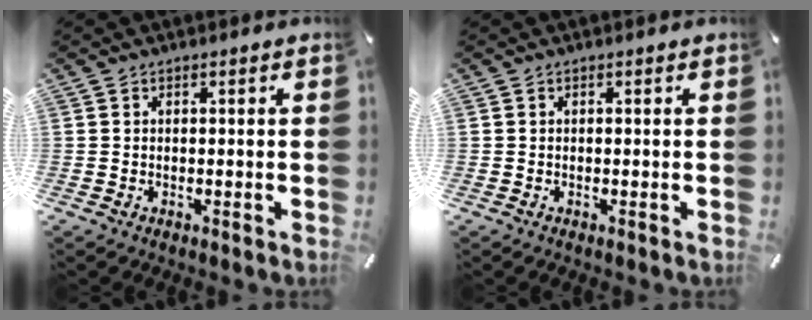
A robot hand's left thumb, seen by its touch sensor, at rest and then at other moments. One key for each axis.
{"total": 0.0}